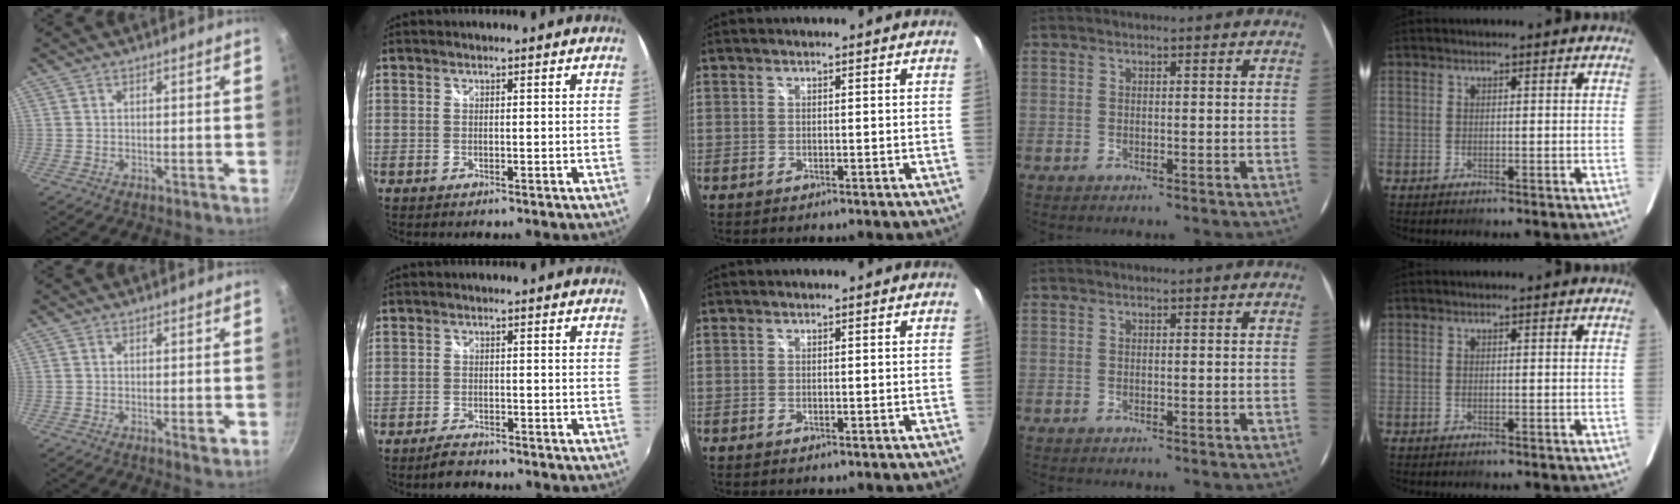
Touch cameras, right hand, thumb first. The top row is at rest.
{"thumb": {"total": 2.1, "force": [-0.6, 0.7, 1.8], "torque": [-0.028, -0.003, -0.009]}, "index": {"total": 3.0, "force": [-2.7, 1.0, 1.0], "torque": [-0.031, 0.002, -0.048]}}